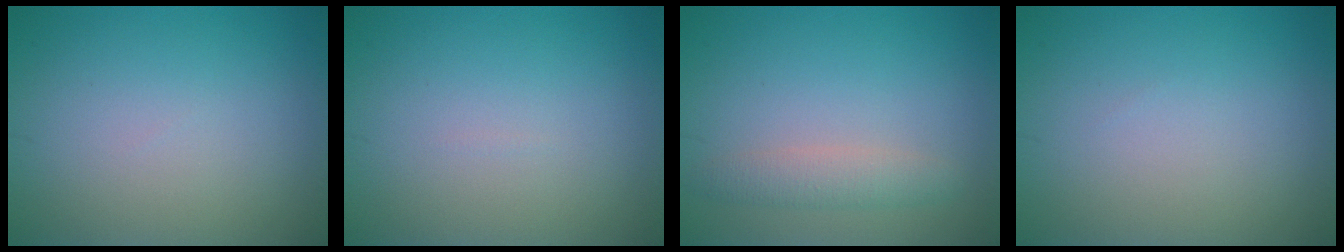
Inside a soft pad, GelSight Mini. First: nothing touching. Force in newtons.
{"total": 0.0}
{"total": 2.1, "press": 2.1, "slide": 0.0}
{"total": 0.0}